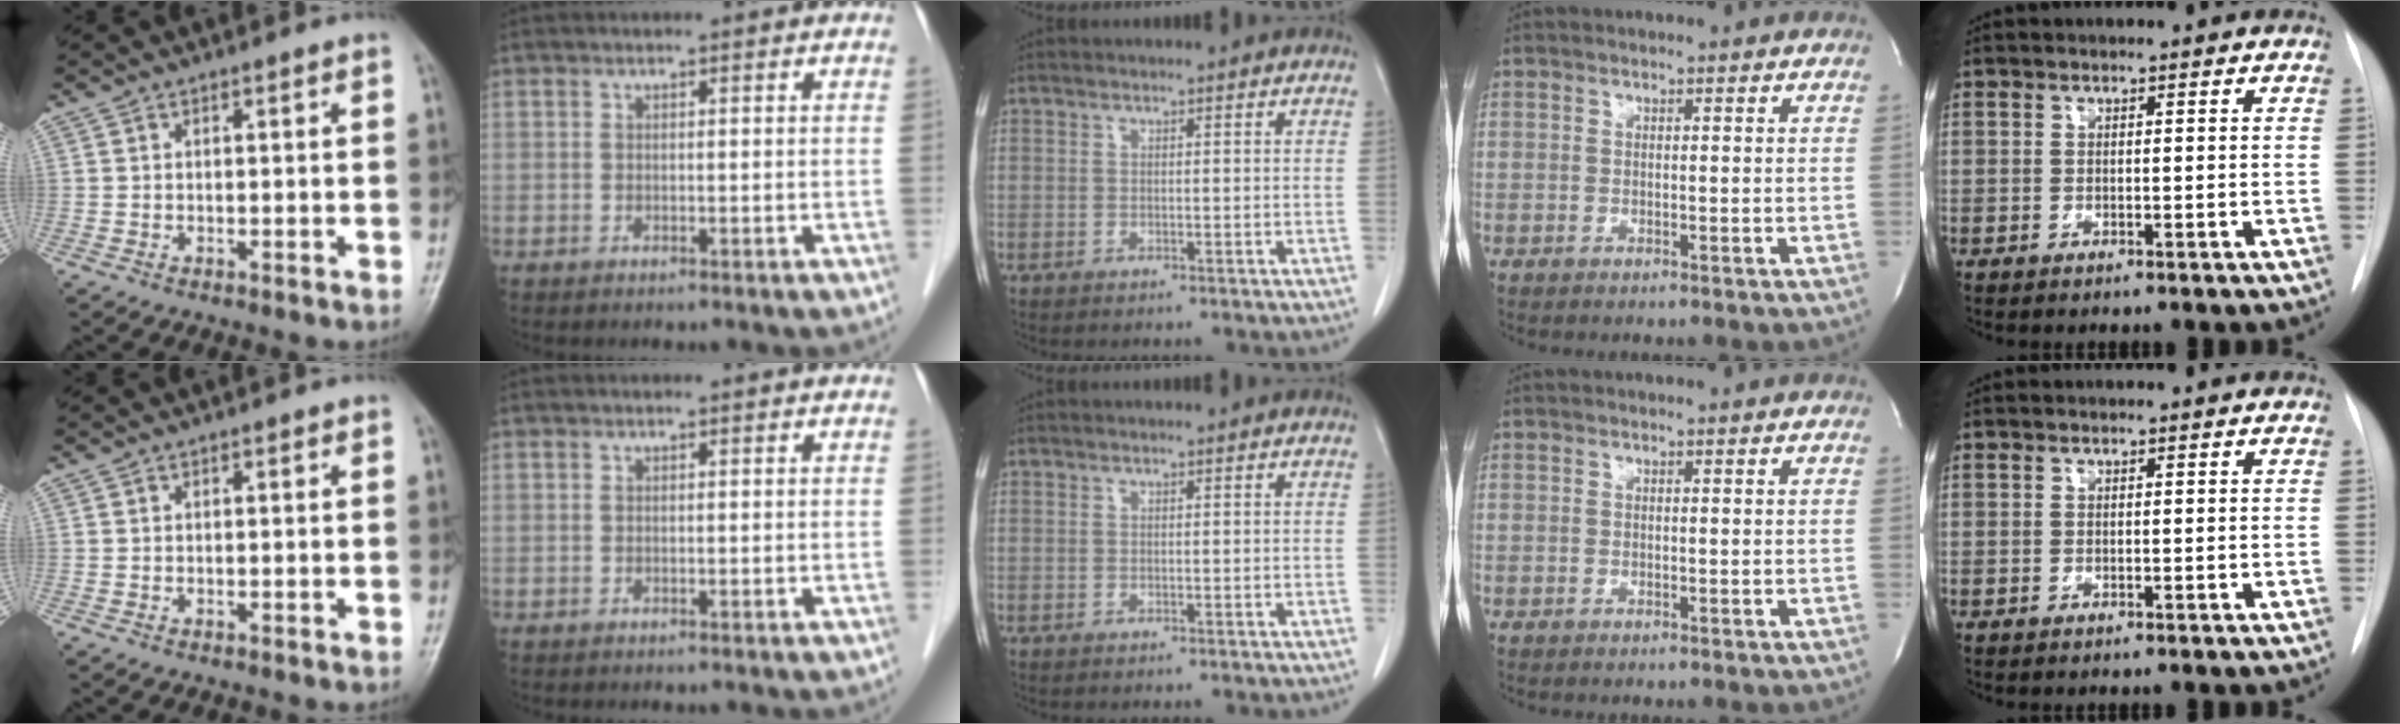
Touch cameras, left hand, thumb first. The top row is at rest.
{}